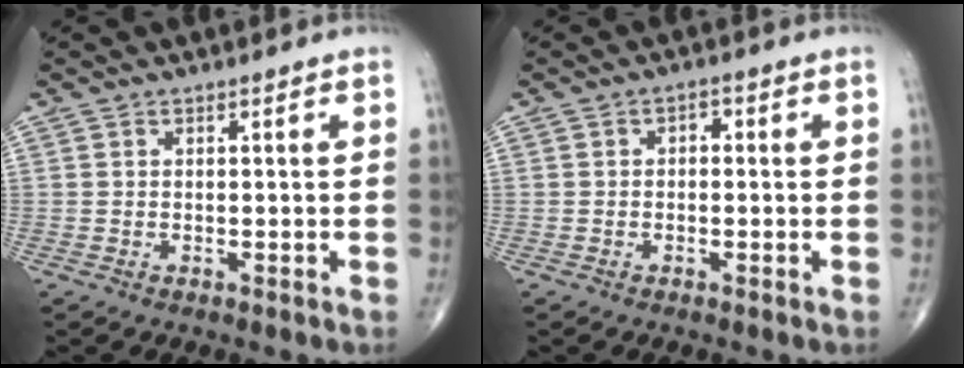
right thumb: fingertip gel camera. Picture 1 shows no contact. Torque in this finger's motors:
{"motor_torque": [-0.13, -0.05, -0.10, -0.03, -0.01]}